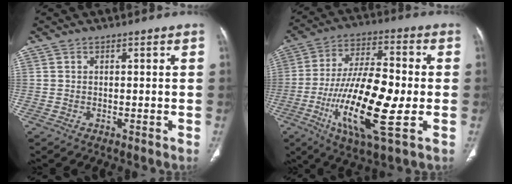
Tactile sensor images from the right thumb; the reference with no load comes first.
{"total": 20.5, "force": [-4.3, 5.9, 19.1], "torque": [-0.365, 0.004, -0.073]}